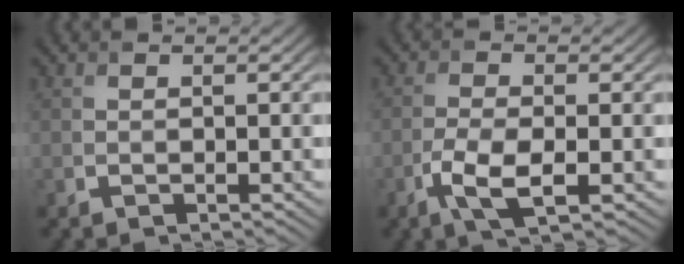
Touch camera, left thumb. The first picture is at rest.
{"total": 5.0, "force": [-2.0, 1.9, 4.2], "torque": [-0.096, -0.003, -0.042]}